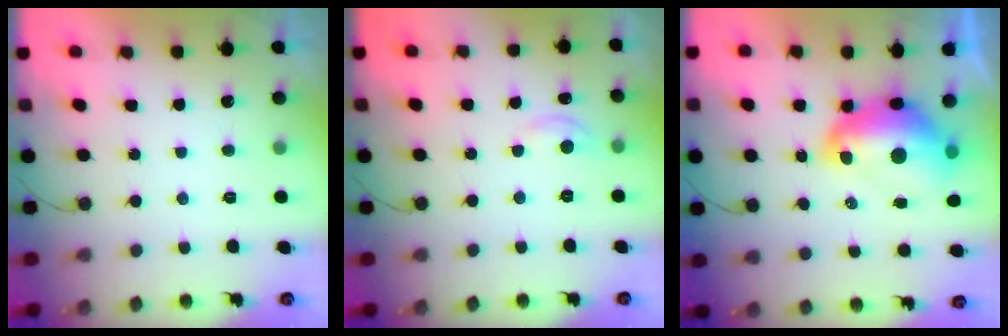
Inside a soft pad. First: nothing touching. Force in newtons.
{"total": 3.0, "press": 3.0, "slide": 0.4}
{"total": 14.9, "press": 14.8, "slide": 1.5}